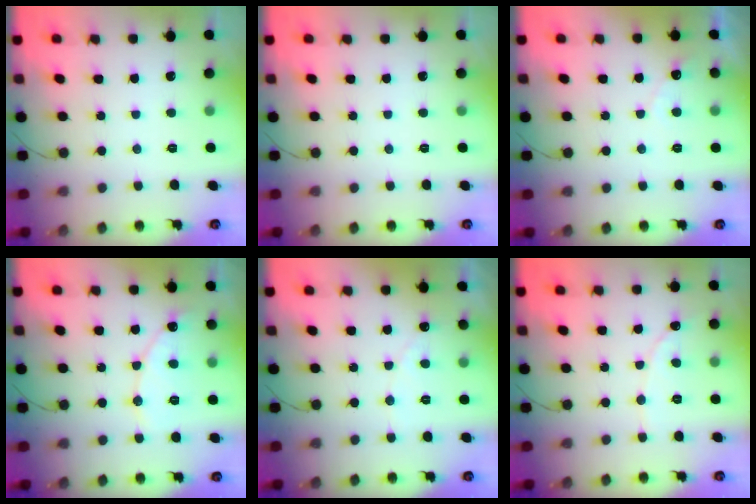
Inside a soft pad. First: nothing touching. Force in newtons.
{"total": 0.0}
{"total": 4.0, "press": 4.0, "slide": 0.2}
{"total": 7.9, "press": 7.9, "slide": 0.8}
{"total": 2.8, "press": 2.8, "slide": 0.1}
{"total": 2.2, "press": 2.2, "slide": 0.2}